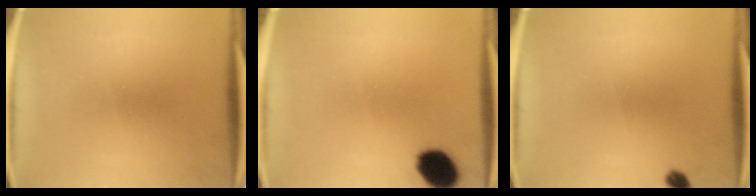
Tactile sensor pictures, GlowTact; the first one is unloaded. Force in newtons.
{"total": 8.8}
{"total": 1.5}